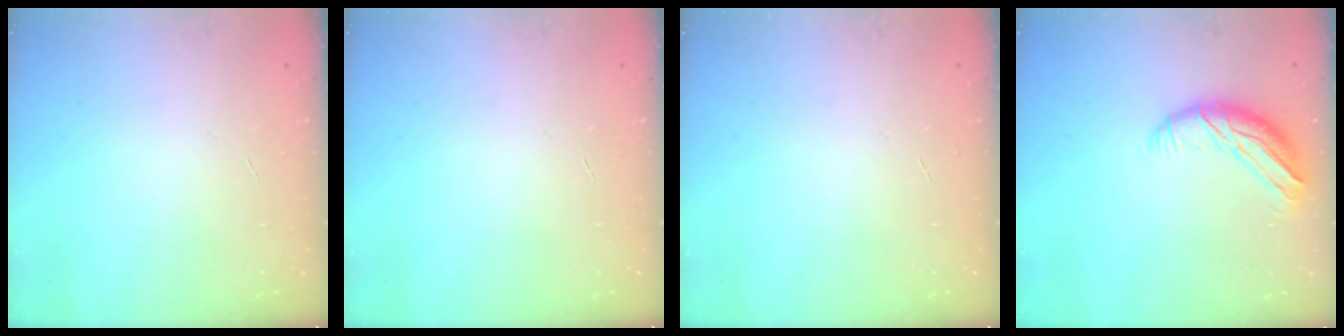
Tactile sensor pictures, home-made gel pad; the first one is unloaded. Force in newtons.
{"total": 0.0}
{"total": 0.0}
{"total": 9.8, "press": 9.5, "slide": 2.3}